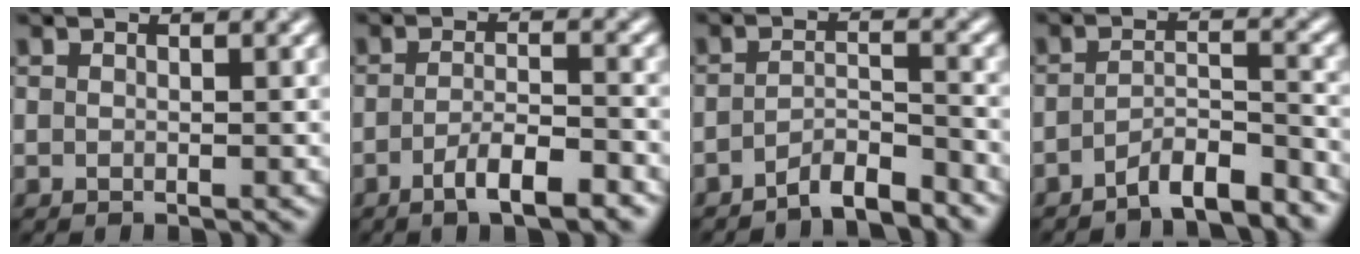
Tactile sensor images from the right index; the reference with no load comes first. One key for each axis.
{"total": 4.4, "fx": -2.6, "fy": 1.0, "fz": 3.3, "tx": -0.057, "ty": 0.005, "tz": -0.044}
{"total": 3.8, "fx": -3.5, "fy": 0.6, "fz": 1.4, "tx": -0.018, "ty": 0.011, "tz": -0.067}
{"total": 5.3, "fx": -4.5, "fy": 1.1, "fz": 2.6, "tx": -0.039, "ty": 0.007, "tz": -0.075}